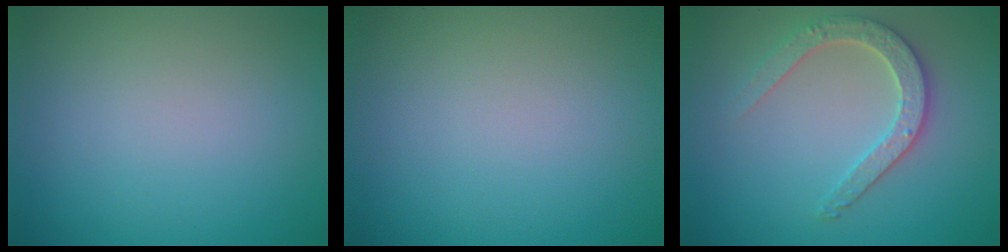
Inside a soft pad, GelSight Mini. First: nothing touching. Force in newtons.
{"total": 0.0}
{"total": 3.4, "press": 3.1, "slide": 1.4}